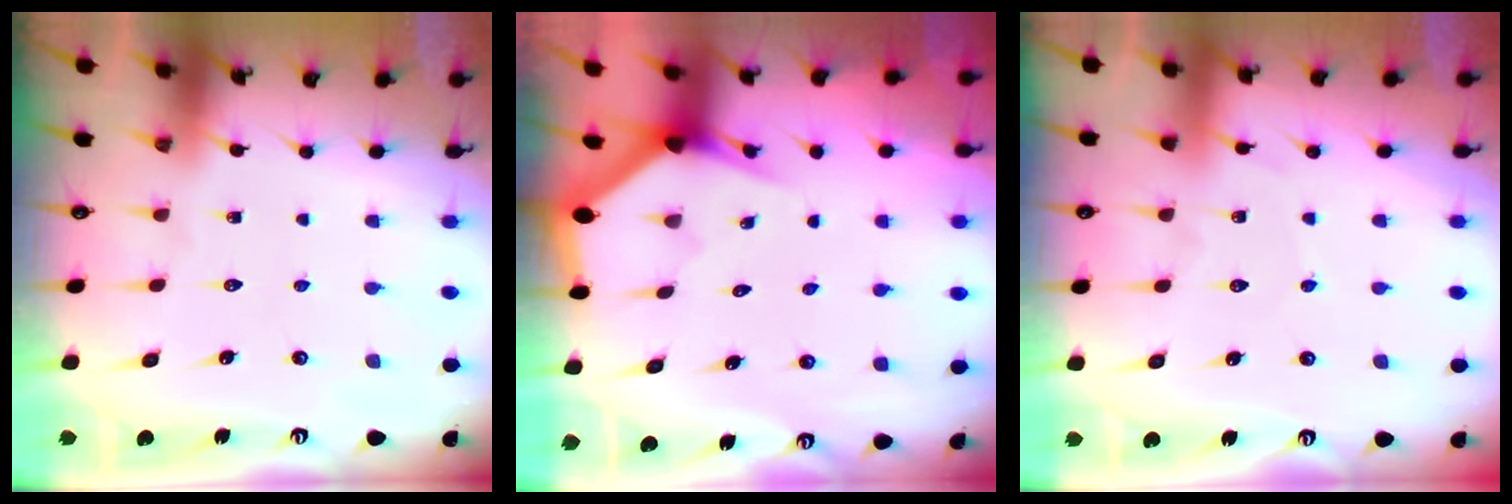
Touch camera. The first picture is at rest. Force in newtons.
{"total": 2.6, "press": 2.6, "slide": 0.1}
{"total": 2.9, "press": 2.8, "slide": 0.4}